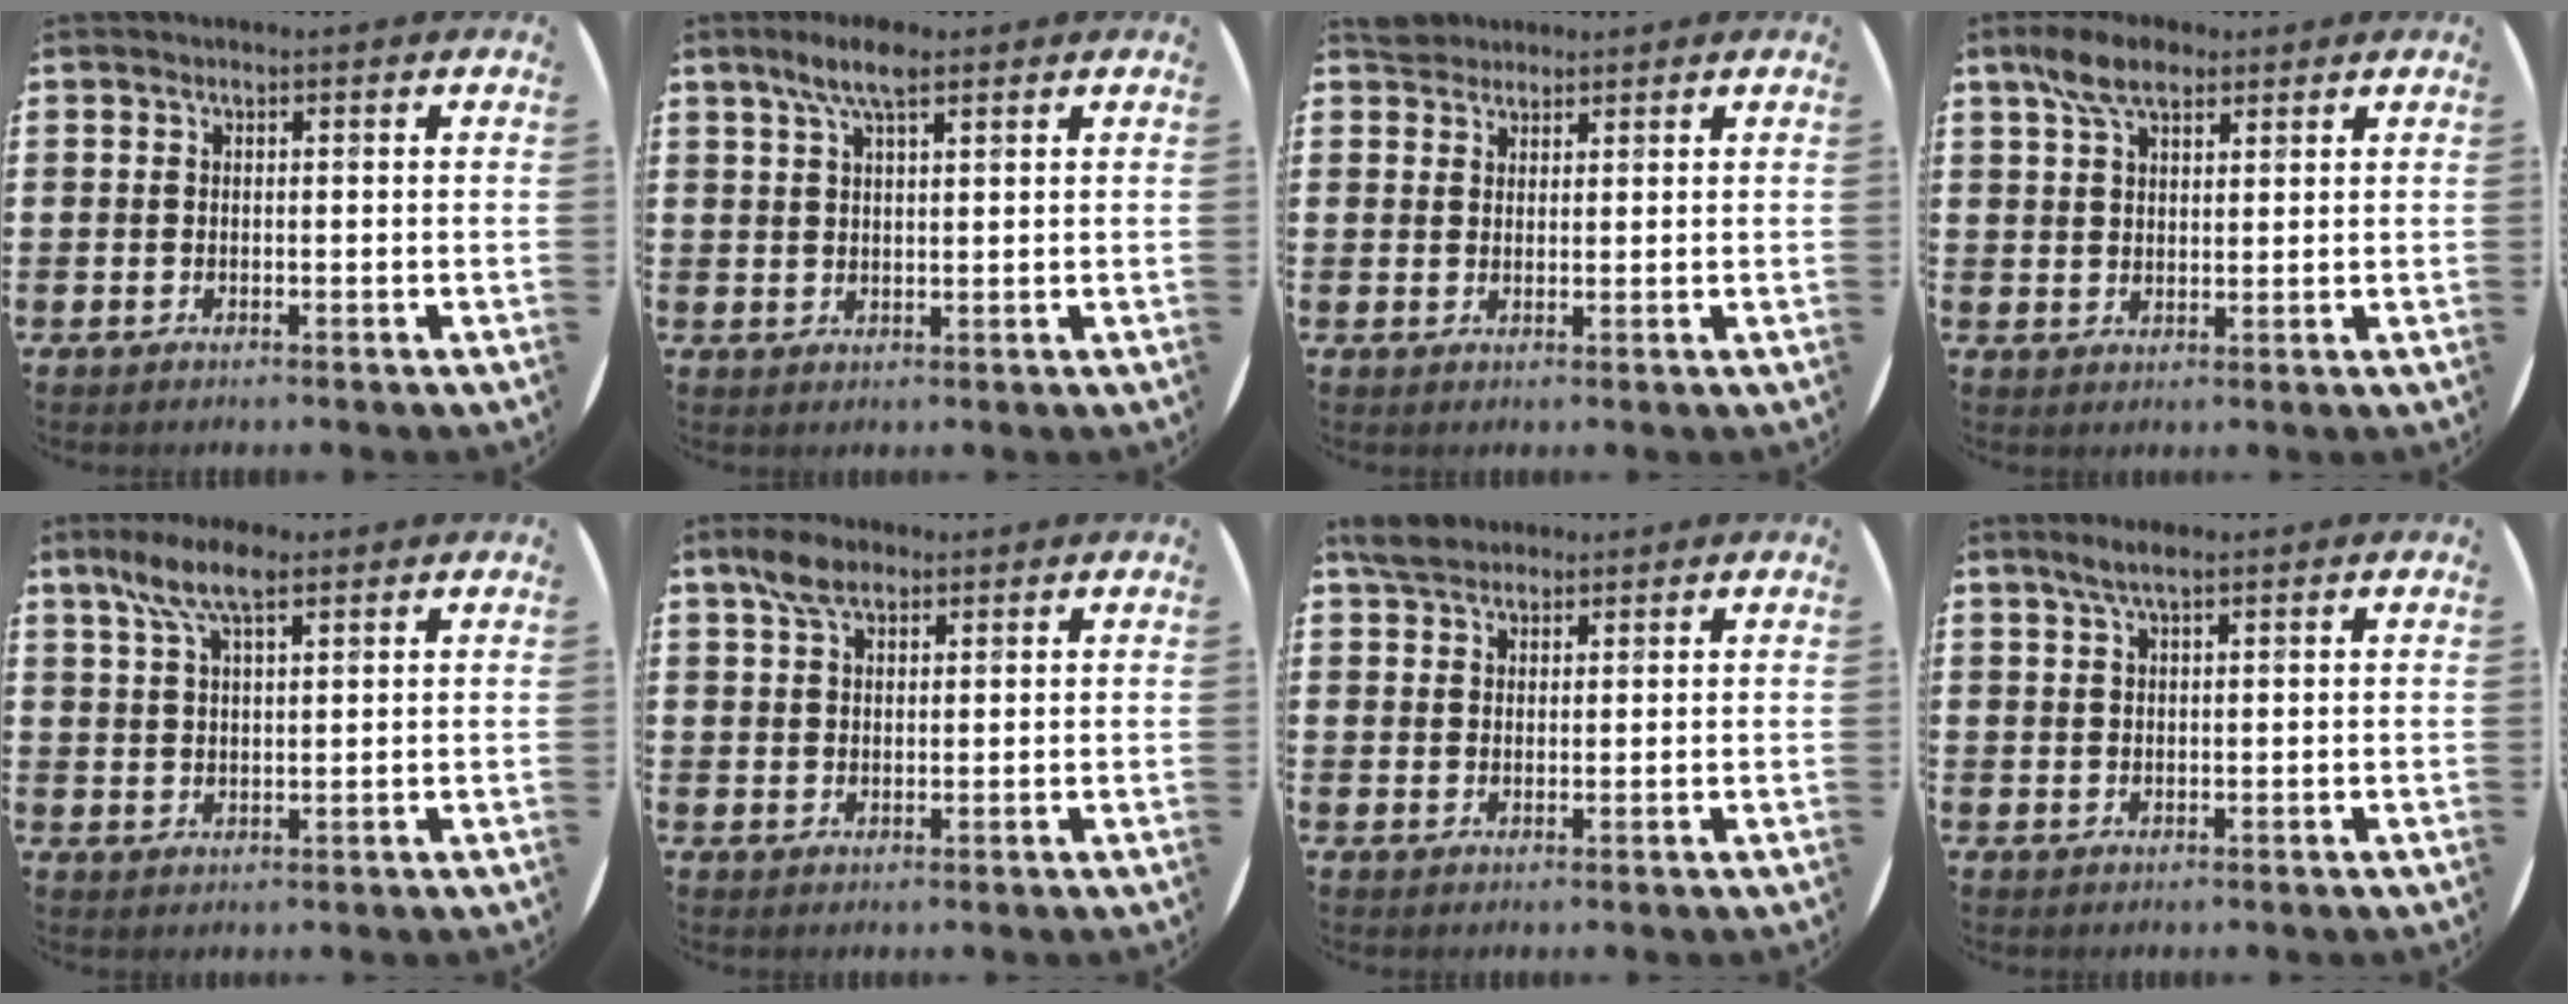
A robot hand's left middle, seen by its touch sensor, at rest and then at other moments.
{"total": 5.4, "force": [3.6, 1.6, 3.7], "torque": [-0.073, 0.004, 0.060]}
{"total": 2.9, "force": [2.7, 1.1, 0.1], "torque": [-0.001, 0.002, 0.051]}
{"total": 6.1, "force": [4.3, 2.9, 3.2], "torque": [-0.065, 0.003, 0.079]}
{"total": 7.4, "force": [4.9, 2.6, 4.9], "torque": [-0.101, 0.000, 0.087]}
{"total": 4.5, "force": [3.2, 2.2, 2.3], "torque": [-0.045, 0.006, 0.058]}
{"total": 3.6, "force": [3.2, 1.5, 0.7], "torque": [-0.016, 0.000, 0.061]}
{"total": 2.7, "force": [2.0, 0.4, 1.7], "torque": [-0.037, 0.005, 0.035]}